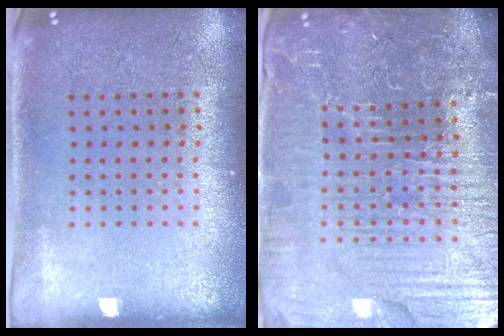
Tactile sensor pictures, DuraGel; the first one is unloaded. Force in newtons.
{"total": 6.3, "press": 5.7, "slide": 2.7}